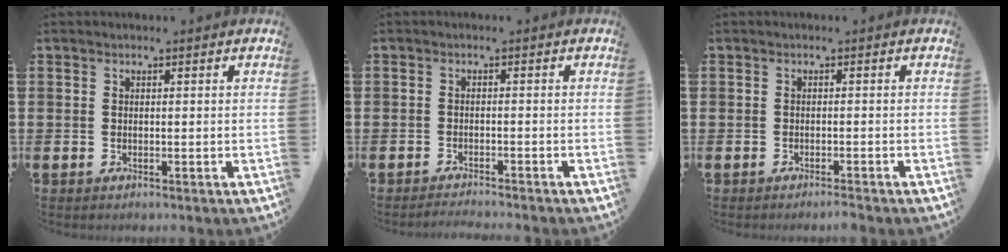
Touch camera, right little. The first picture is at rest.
{"total": 1.2, "force": [-1.2, -0.2, 0.2], "torque": [-0.005, 0.000, -0.023]}
{"total": 0.8, "force": [-0.8, -0.1, 0.3], "torque": [-0.004, -0.002, -0.015]}